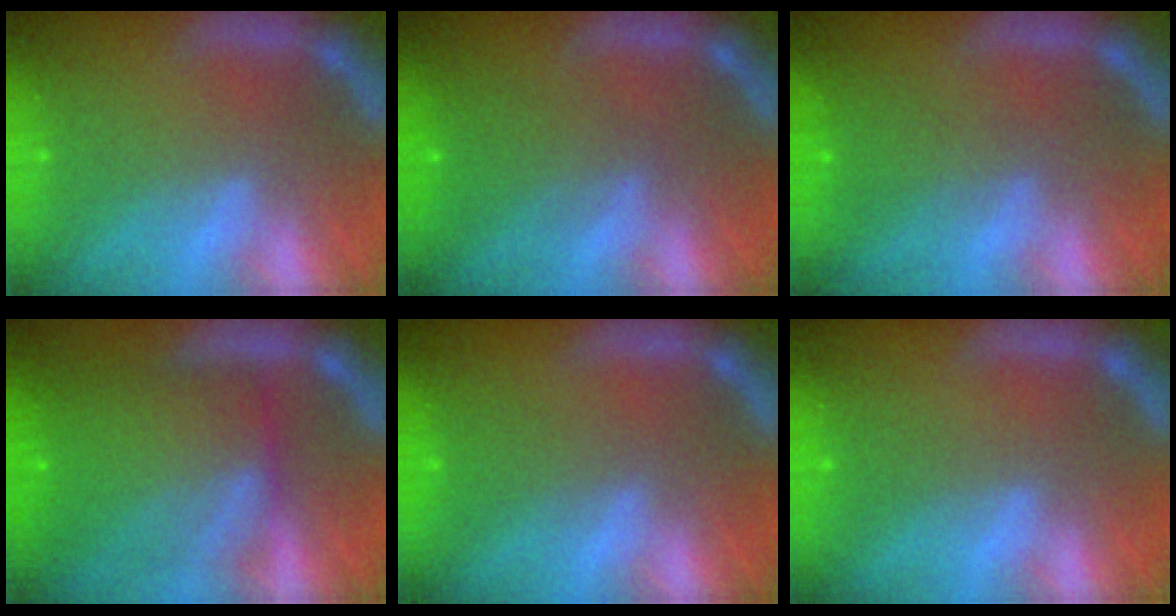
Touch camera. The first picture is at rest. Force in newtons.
{"total": 3.0}
{"total": 2.5}
{"total": 10.1}
{"total": 2.0}
{"total": 0.9}